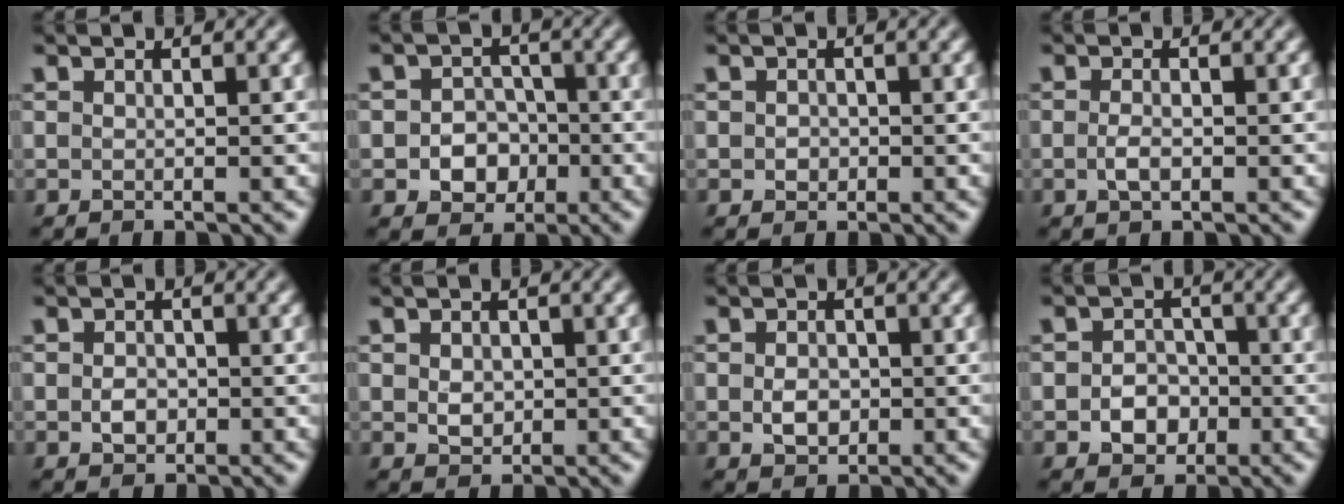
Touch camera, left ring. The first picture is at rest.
{"total": 3.8, "force": [-1.1, 3.2, 1.8], "torque": [-0.006, 0.000, -0.029]}
{"total": 0.9, "force": [0.0, 0.8, 0.4], "torque": [-0.004, -0.003, -0.004]}
{"total": 1.3, "force": [-0.3, 0.5, 1.1], "torque": [-0.026, -0.002, -0.008]}
{"total": 1.6, "force": [-0.3, 1.3, 1.0], "torque": [-0.019, -0.002, -0.008]}
{"total": 1.8, "force": [0.1, 1.5, 1.1], "torque": [-0.020, -0.002, 0.002]}
{"total": 2.2, "force": [-0.3, 1.7, 1.4], "torque": [-0.027, -0.003, -0.008]}
{"total": 3.0, "force": [-0.9, 2.5, 1.5], "torque": [-0.021, 0.000, -0.019]}